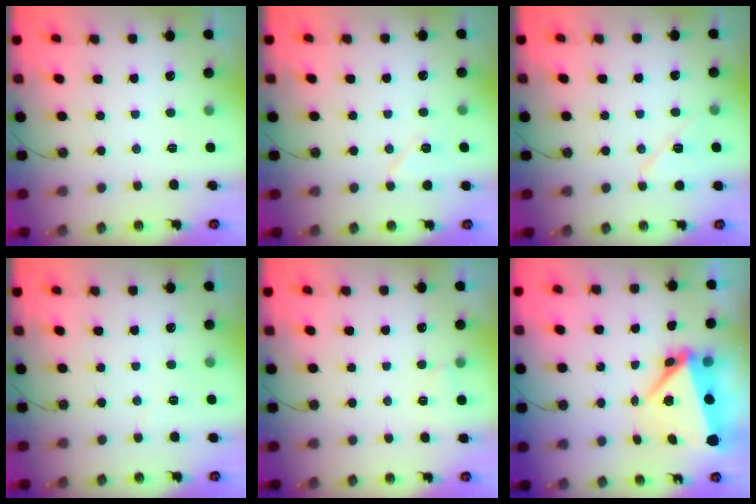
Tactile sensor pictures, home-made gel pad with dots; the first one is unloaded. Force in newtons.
{"total": 6.8, "press": 6.5, "slide": 1.8}
{"total": 8.5, "press": 8.4, "slide": 1.1}
{"total": 3.1, "press": 3.1, "slide": 0.5}
{"total": 1.8, "press": 1.6, "slide": 0.8}
{"total": 7.5, "press": 7.4, "slide": 1.2}